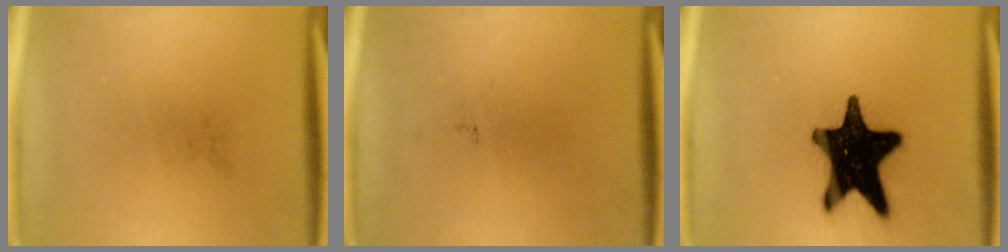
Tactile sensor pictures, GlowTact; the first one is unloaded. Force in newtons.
{"total": 0.0}
{"total": 20.1}